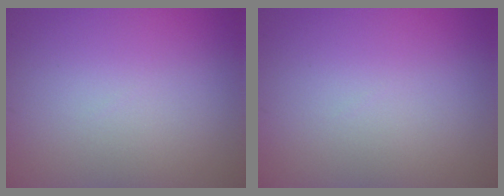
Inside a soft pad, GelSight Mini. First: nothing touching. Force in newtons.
{"total": 0.0}